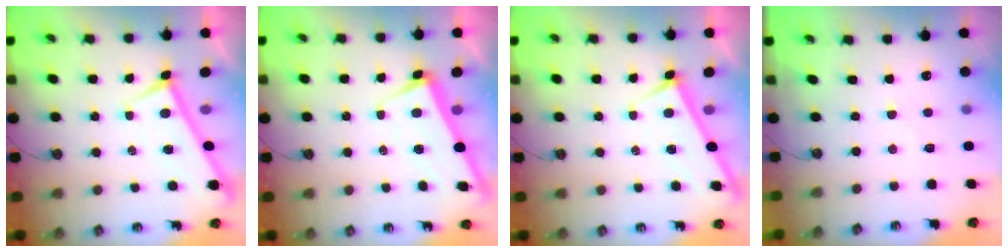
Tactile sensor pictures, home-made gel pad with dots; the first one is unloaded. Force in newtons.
{"total": 1.9, "press": 1.8, "slide": 0.6}
{"total": 3.2, "press": 3.2, "slide": 0.0}
{"total": 1.8, "press": 1.7, "slide": 0.6}